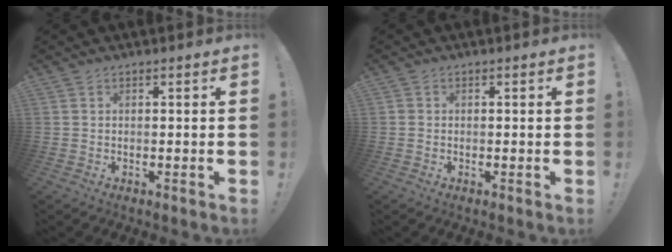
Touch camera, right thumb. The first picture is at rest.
{"total": 0.7, "force": [-0.2, 0.7, 0.2], "torque": [-0.004, 0.003, -0.003]}